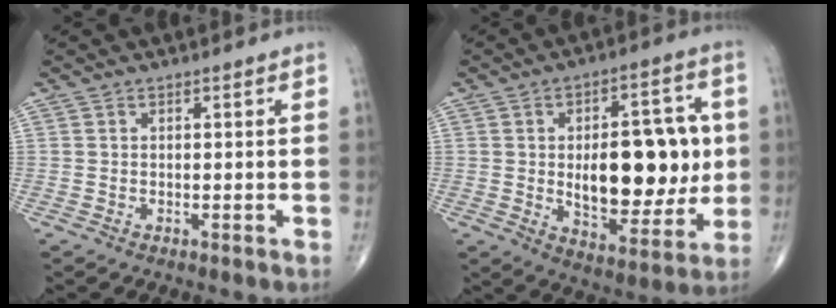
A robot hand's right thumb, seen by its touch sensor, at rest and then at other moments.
{"total": 20.2, "force": [0.6, 10.1, 17.5], "torque": [-0.209, -0.001, 0.018]}